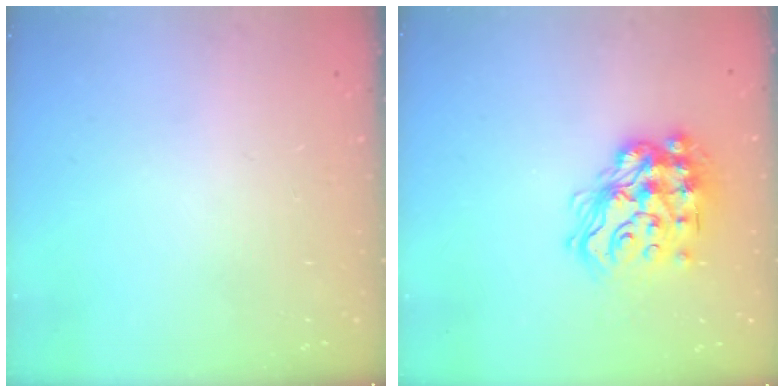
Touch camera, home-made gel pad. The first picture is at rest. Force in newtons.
{"total": 17.8, "press": 17.7, "slide": 1.8}